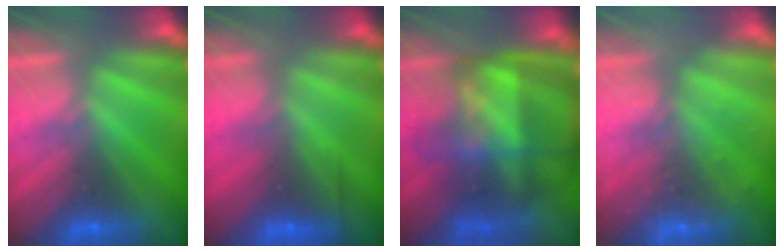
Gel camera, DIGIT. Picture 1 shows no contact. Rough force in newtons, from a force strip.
{"total": 2.4}
{"total": 7.3}
{"total": 2.4}